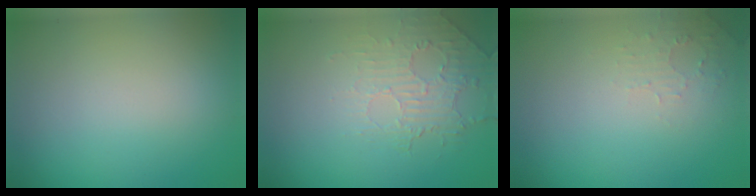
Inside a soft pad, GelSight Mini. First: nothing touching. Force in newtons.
{"total": 2.0, "press": 0.9, "slide": 1.8}
{"total": 1.3, "press": 1.2, "slide": 0.3}